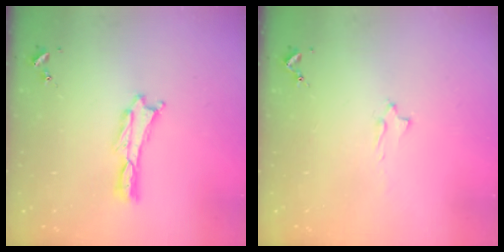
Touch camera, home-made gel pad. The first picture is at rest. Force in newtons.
{"total": 2.0, "press": 2.0, "slide": 0.4}